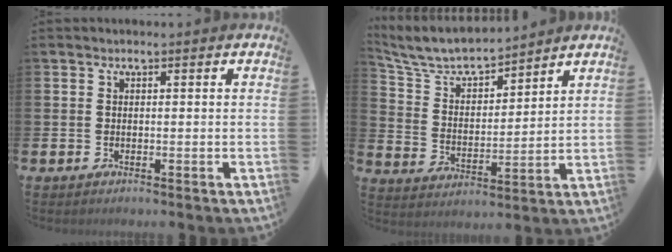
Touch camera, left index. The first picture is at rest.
{"total": 7.0, "force": [6.5, 1.5, 2.0], "torque": [-0.069, -0.046, 0.112]}